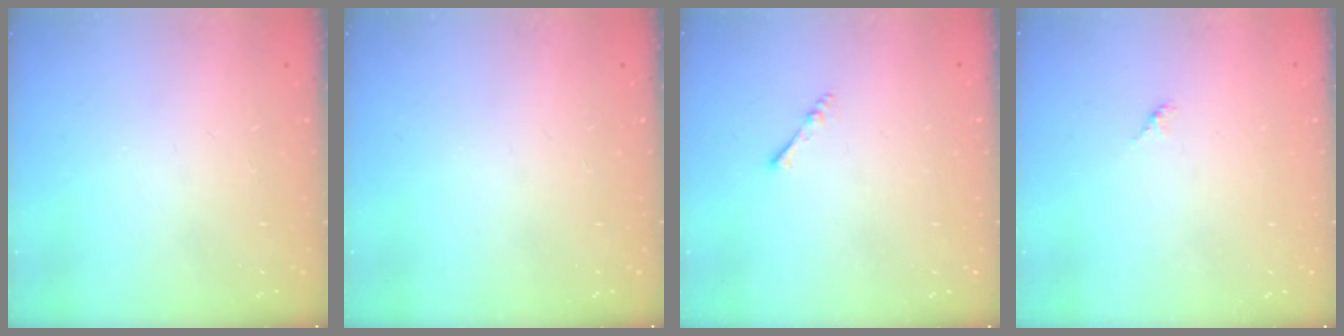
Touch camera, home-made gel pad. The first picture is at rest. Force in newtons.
{"total": 0.0}
{"total": 2.4, "press": 2.3, "slide": 0.5}
{"total": 1.5, "press": 1.4, "slide": 0.4}